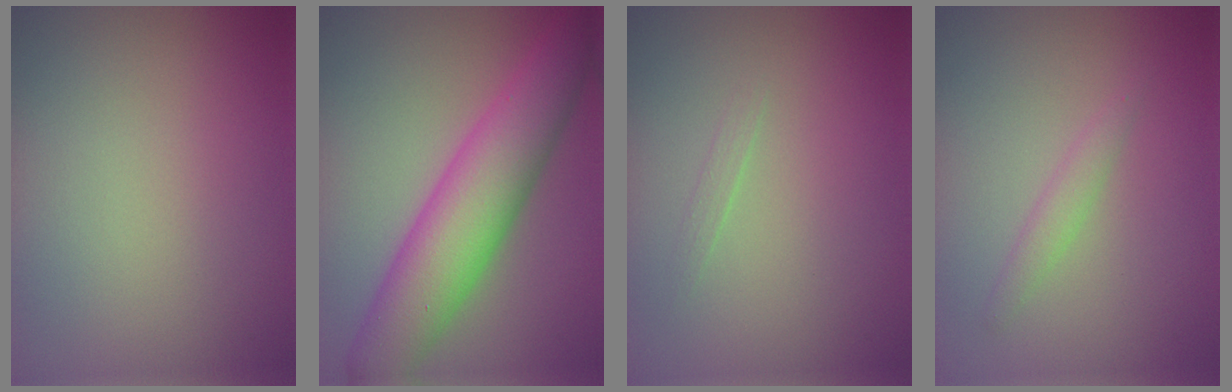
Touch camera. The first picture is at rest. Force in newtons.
{"total": 8.6, "press": 8.6, "slide": 0.2}
{"total": 0.6, "press": 0.6, "slide": 0.0}
{"total": 1.3, "press": 1.3, "slide": 0.0}